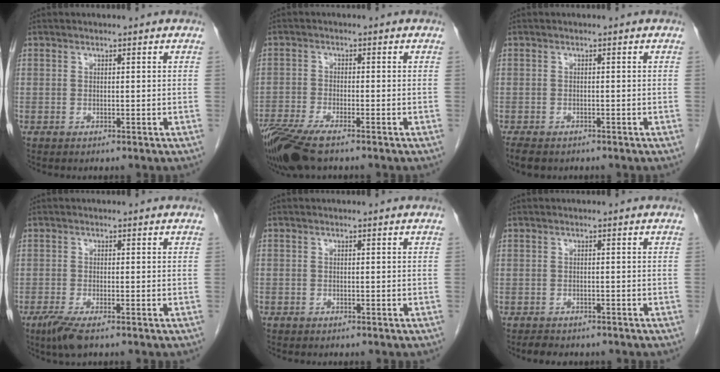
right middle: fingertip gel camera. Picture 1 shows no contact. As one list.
[{"total": 9.4, "force": [-7.0, 1.9, 6.0], "torque": [-0.115, -0.020, -0.126]}, {"total": 4.7, "force": [-3.7, 2.0, 2.1], "torque": [-0.036, -0.011, -0.055]}, {"total": 4.0, "force": [-2.7, 0.7, 2.9], "torque": [-0.061, -0.011, -0.050]}, {"total": 0.8, "force": [-0.6, 0.5, 0.1], "torque": [-0.010, 0.002, -0.011]}, {"total": 3.4, "force": [-2.9, 1.4, 1.1], "torque": [-0.026, -0.005, -0.037]}]